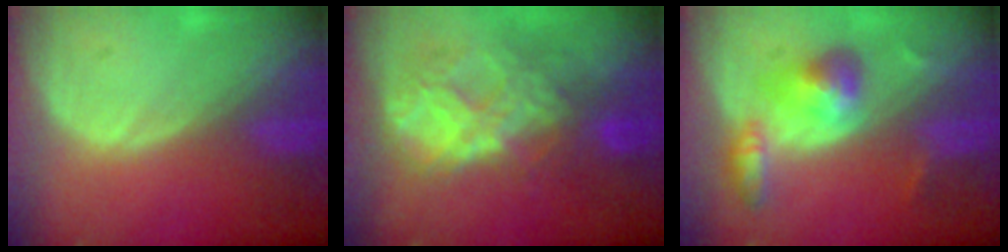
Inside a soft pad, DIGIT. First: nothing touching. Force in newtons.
{"total": 9.0, "press": 7.7, "slide": 4.6}
{"total": 5.7, "press": 5.6, "slide": 1.1}